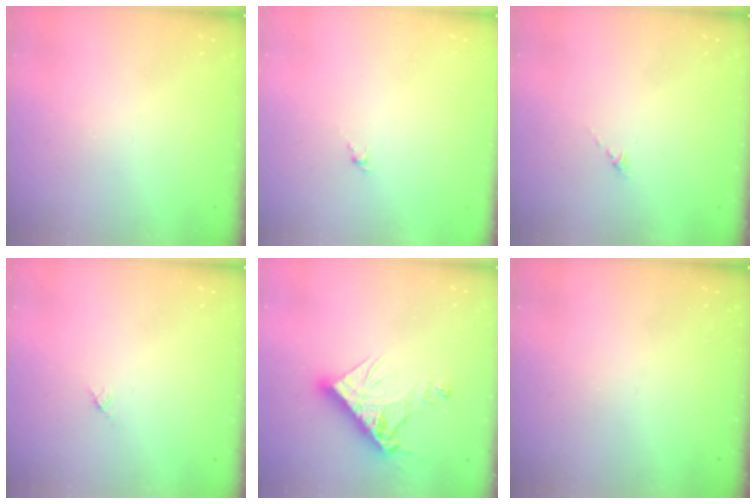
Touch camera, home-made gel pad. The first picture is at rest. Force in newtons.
{"total": 1.6, "press": 1.5, "slide": 0.6}
{"total": 0.0}
{"total": 2.9, "press": 2.9, "slide": 0.3}
{"total": 13.9, "press": 13.8, "slide": 1.5}
{"total": 0.0}